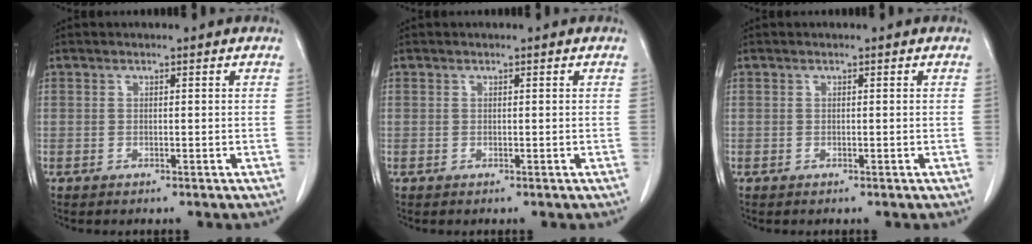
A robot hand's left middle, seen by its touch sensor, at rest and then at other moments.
{"total": 0.0}
{"total": 0.0}